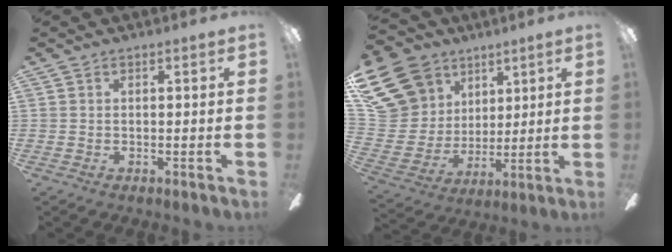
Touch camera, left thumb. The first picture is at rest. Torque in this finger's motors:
{"motor_torque": [0.50, 0.58, 1.10, -1.67, 0.15]}